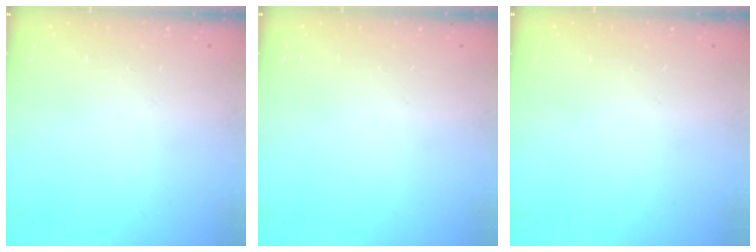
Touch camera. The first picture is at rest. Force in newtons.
{"total": 0.0}
{"total": 0.0}